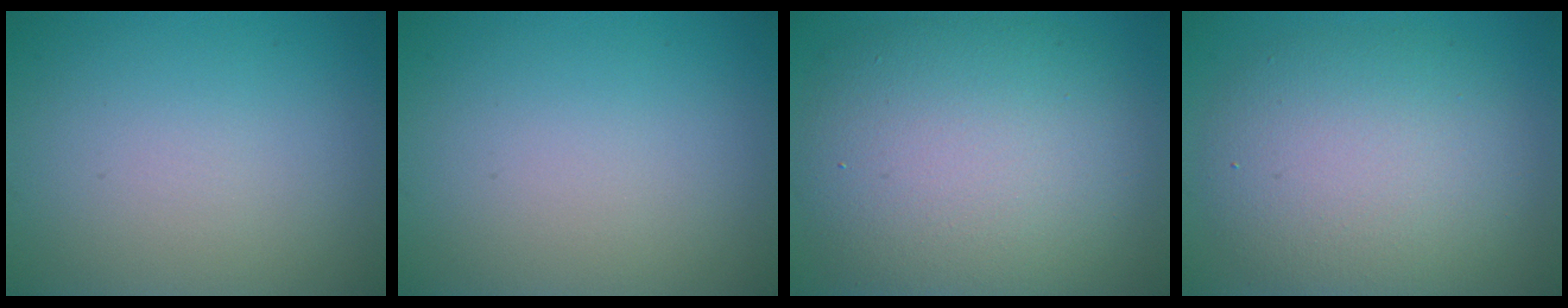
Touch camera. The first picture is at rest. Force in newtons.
{"total": 0.0}
{"total": 11.1, "press": 11.1, "slide": 0.6}
{"total": 7.6, "press": 7.6, "slide": 0.6}